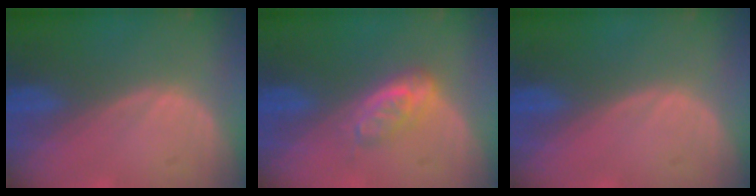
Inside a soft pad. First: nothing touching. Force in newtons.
{"total": 4.8, "press": 4.2, "slide": 2.2}
{"total": 0.0}